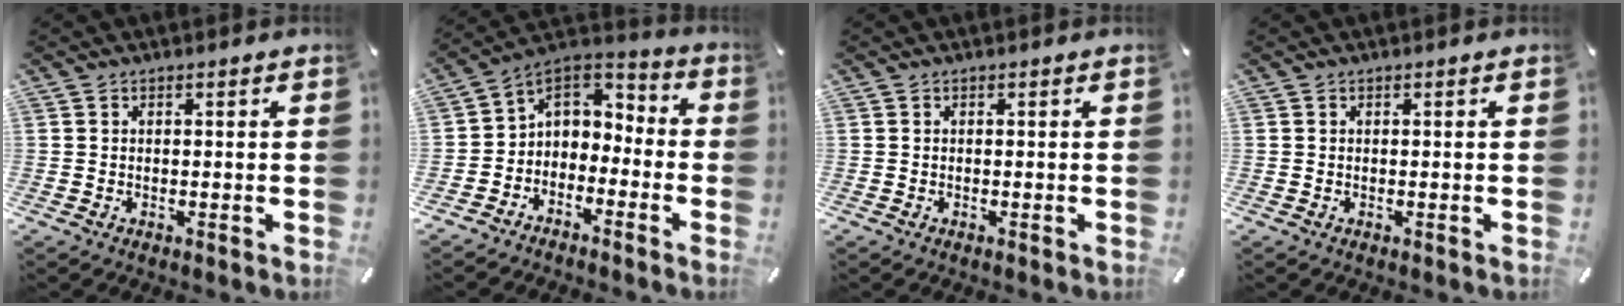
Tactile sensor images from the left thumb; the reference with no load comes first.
{"total": 5.5, "force": [-1.8, 5.1, 0.9], "torque": [-0.025, 0.012, -0.033]}
{"total": 0.0}
{"total": 0.0}